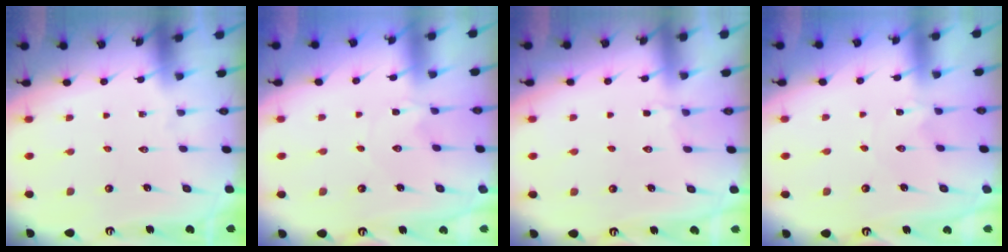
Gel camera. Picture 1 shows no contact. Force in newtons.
{"total": 0.0}
{"total": 3.1, "press": 2.6, "slide": 1.7}
{"total": 0.0}